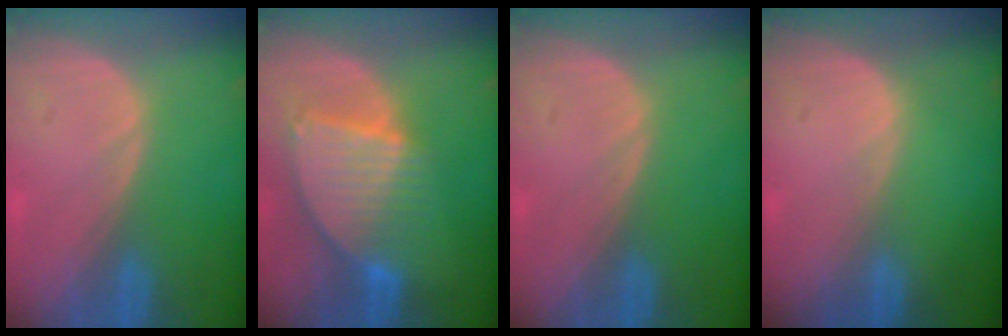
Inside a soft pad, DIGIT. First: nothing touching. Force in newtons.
{"total": 8.7, "press": 7.5, "slide": 4.4}
{"total": 0.0}
{"total": 0.0}